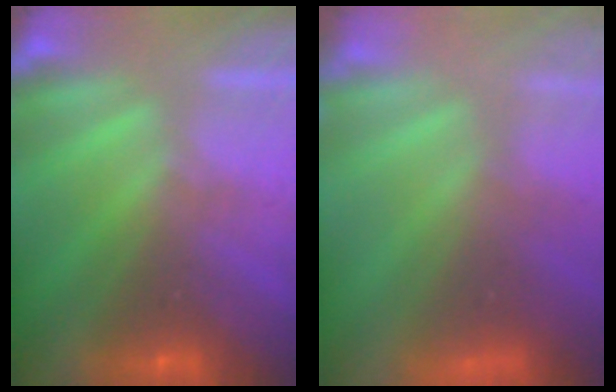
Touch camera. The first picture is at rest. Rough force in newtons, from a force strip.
{"total": 8.4}